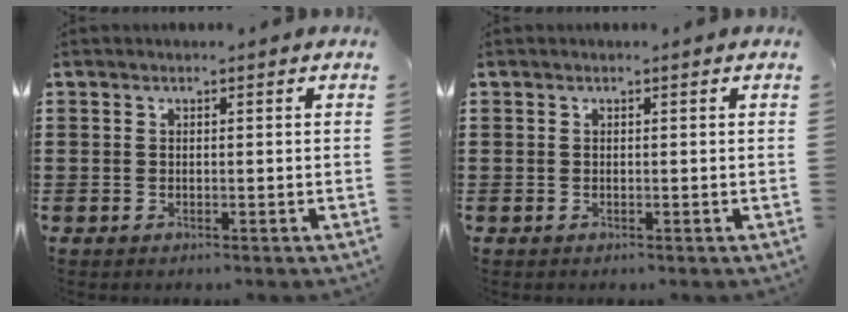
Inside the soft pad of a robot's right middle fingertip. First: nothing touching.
{"total": 0.0}